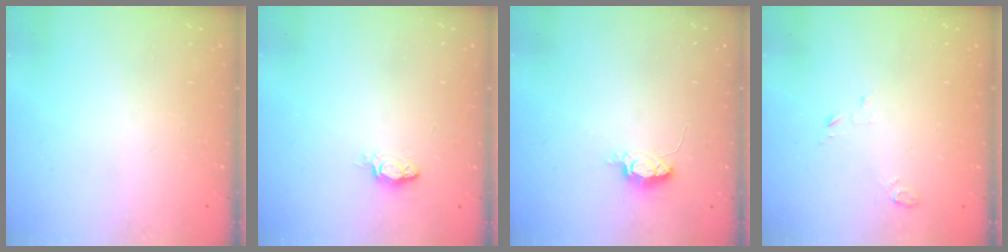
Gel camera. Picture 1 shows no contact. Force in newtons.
{"total": 2.8, "press": 2.8, "slide": 0.4}
{"total": 4.7, "press": 4.7, "slide": 0.4}
{"total": 2.8, "press": 2.8, "slide": 0.3}